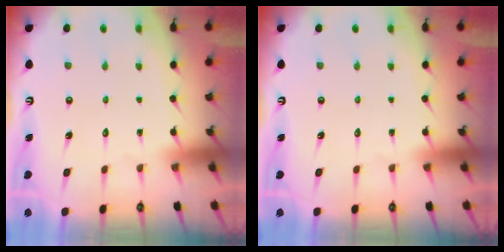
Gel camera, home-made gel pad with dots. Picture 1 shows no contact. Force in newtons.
{"total": 0.0}